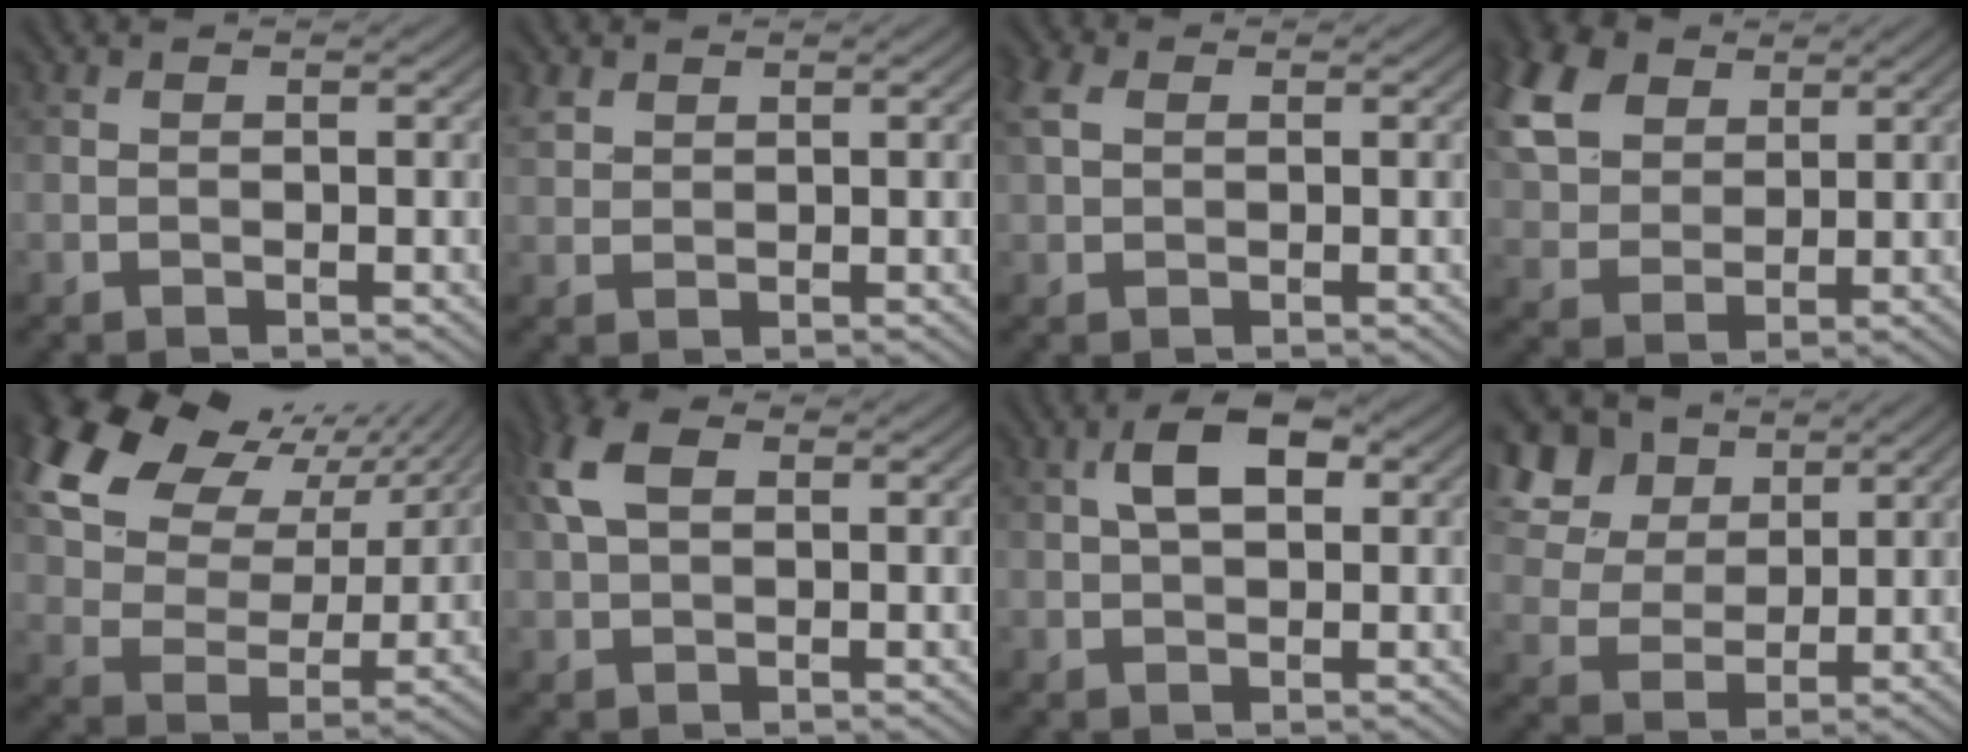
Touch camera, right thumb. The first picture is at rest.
{"total": 1.9, "force": [1.3, 1.3, 0.6], "torque": [-0.020, 0.003, 0.030]}
{"total": 3.2, "force": [1.1, 2.1, 2.1], "torque": [-0.061, 0.013, 0.017]}
{"total": 10.2, "force": [4.8, 6.7, 5.9], "torque": [-0.178, 0.028, 0.096]}
{"total": 18.8, "force": [10.0, 12.0, 10.5], "torque": [-0.269, 0.059, 0.187]}
{"total": 5.1, "force": [1.6, 3.0, 3.9], "torque": [-0.096, 0.016, 0.023]}
{"total": 5.1, "force": [1.3, 2.7, 4.1], "torque": [-0.074, 0.010, 0.017]}
{"total": 11.9, "force": [7.0, 7.5, 6.1], "torque": [-0.192, 0.015, 0.143]}